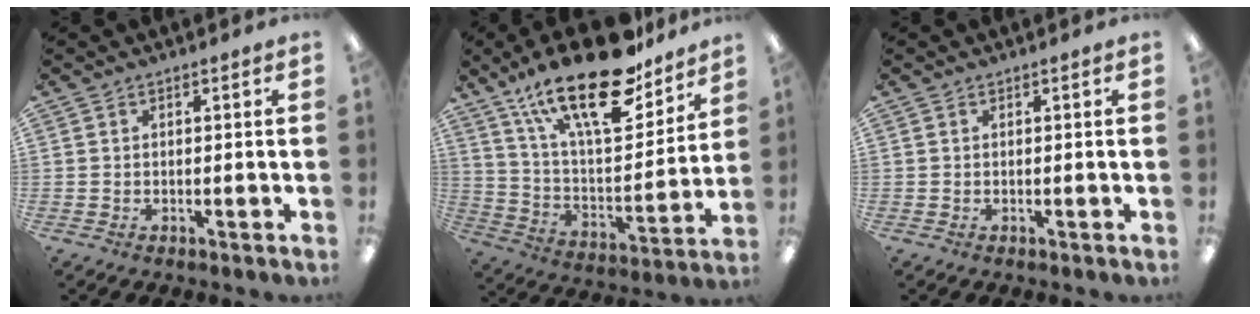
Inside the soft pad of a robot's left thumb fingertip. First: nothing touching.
{"total": 26.3, "force": [17.6, 9.8, 16.9], "torque": [-0.276, -0.100, 0.299]}
{"total": 0.0}